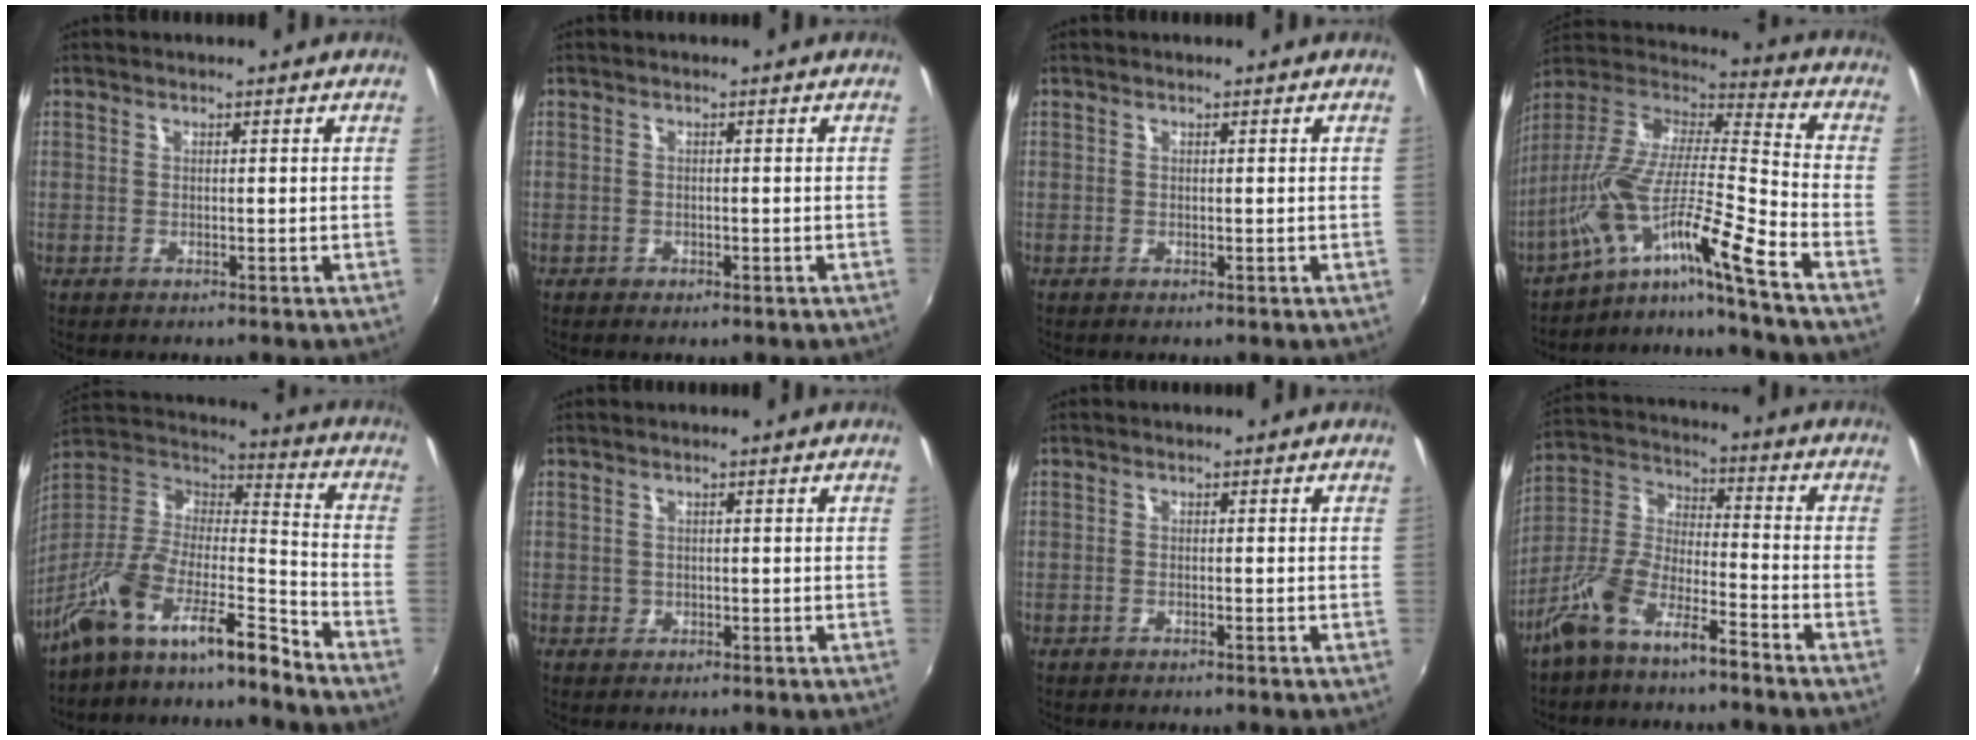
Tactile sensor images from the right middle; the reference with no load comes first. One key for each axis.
{"total": 1.4, "fx": -0.8, "fy": 1.0, "fz": 0.4, "tx": -0.010, "ty": -0.006, "tz": -0.011}
{"total": 0.0}
{"total": 16.6, "fx": -11.6, "fy": -1.3, "fz": 11.8, "tx": -0.188, "ty": -0.030, "tz": -0.222}
{"total": 18.6, "fx": -14.4, "fy": 3.4, "fz": 11.3, "tx": -0.218, "ty": -0.016, "tz": -0.266}
{"total": 1.0, "fx": -0.1, "fy": 1.0, "fz": 0.1, "tx": 0.001, "ty": -0.002, "tz": -0.001}
{"total": 0.5, "fx": -0.5, "fy": 0.0, "fz": 0.2, "tx": -0.001, "ty": -0.001, "tz": -0.010}
{"total": 10.3, "fx": -7.1, "fy": 3.0, "fz": 6.8, "tx": -0.154, "ty": 0.011, "tz": -0.138}